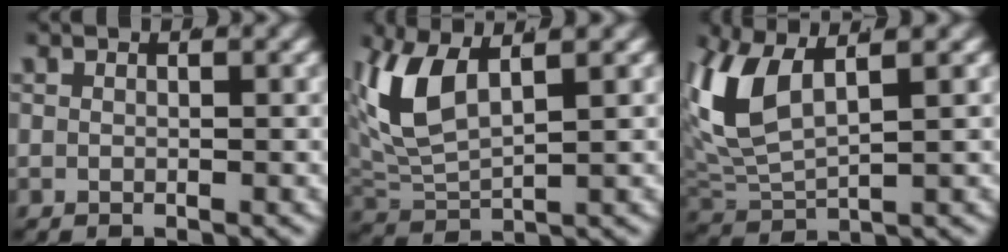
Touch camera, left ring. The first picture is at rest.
{"total": 5.4, "force": [1.9, 2.9, 4.1], "torque": [-0.120, -0.004, 0.045]}
{"total": 5.9, "force": [1.9, 3.3, 4.6], "torque": [-0.133, -0.003, 0.044]}